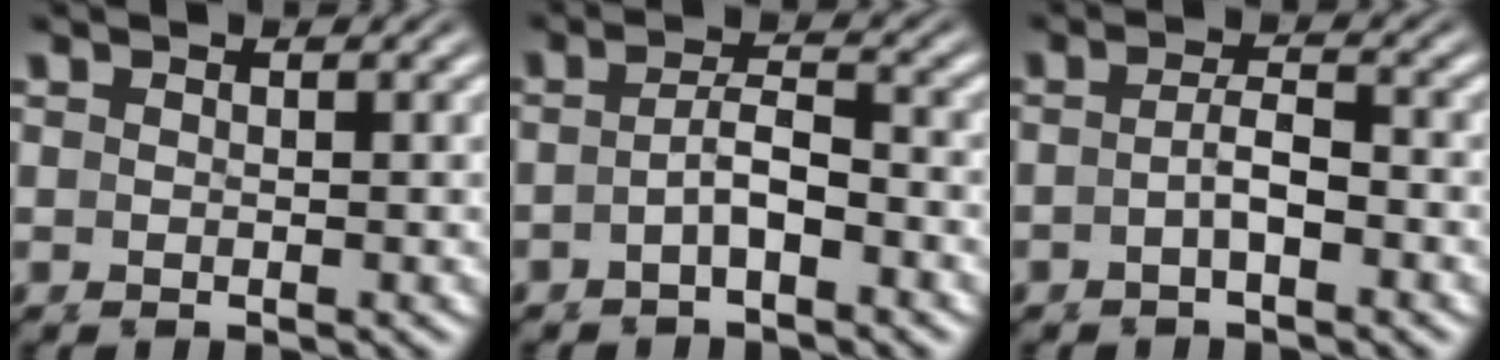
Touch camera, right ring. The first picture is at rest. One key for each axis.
{"total": 2.5, "fx": -1.6, "fy": 0.4, "fz": 1.9, "tx": -0.032, "ty": -0.007, "tz": -0.024}
{"total": 2.1, "fx": -1.2, "fy": 0.1, "fz": 1.7, "tx": -0.028, "ty": -0.004, "tz": -0.020}